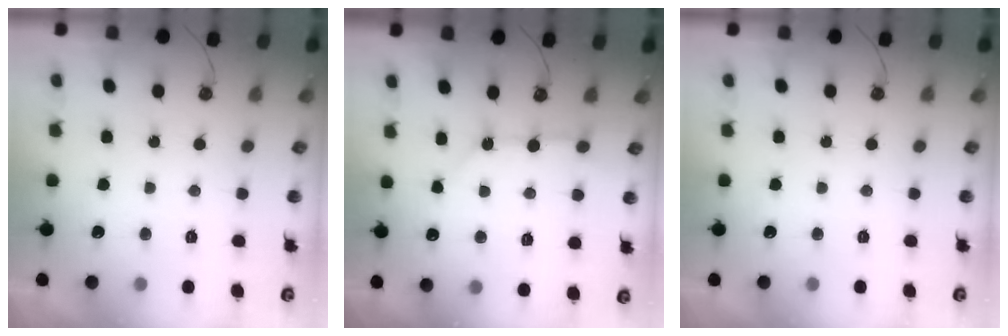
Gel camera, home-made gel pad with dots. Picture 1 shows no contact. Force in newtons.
{"total": 4.5, "press": 4.4, "slide": 0.5}
{"total": 0.0}